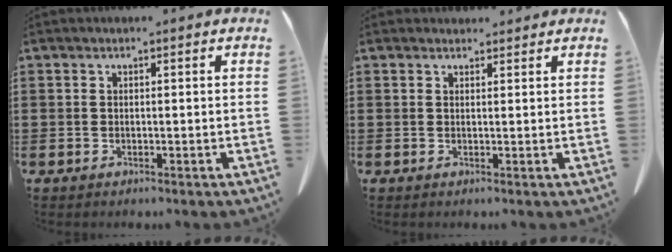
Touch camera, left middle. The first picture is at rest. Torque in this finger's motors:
{"motor_torque": [0.06, -0.07, 0.02, 0.03]}